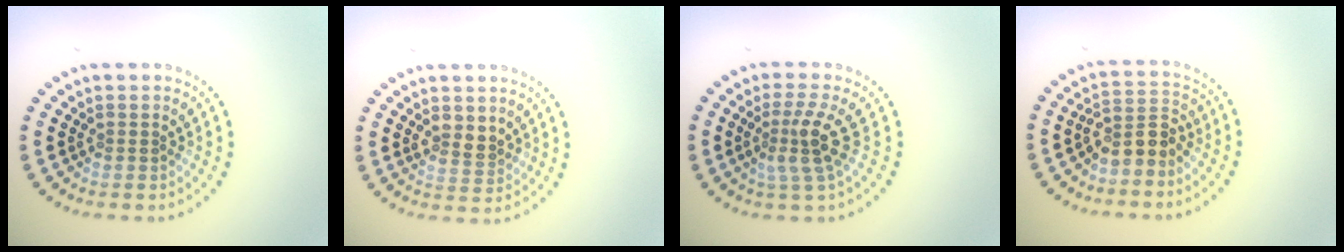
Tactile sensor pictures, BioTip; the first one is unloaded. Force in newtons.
{"total": 2.1, "press": 2.0, "slide": 0.8}
{"total": 3.2, "press": 2.3, "slide": 2.2}
{"total": 2.8, "press": 2.4, "slide": 1.4}